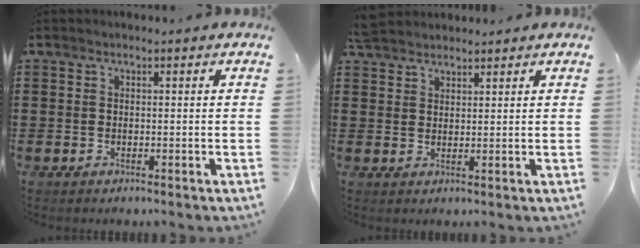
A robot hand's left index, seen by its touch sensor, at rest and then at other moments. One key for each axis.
{"total": 2.9, "fx": 2.7, "fy": 0.8, "fz": 0.3, "tx": -0.013, "ty": 0.000, "tz": 0.054}